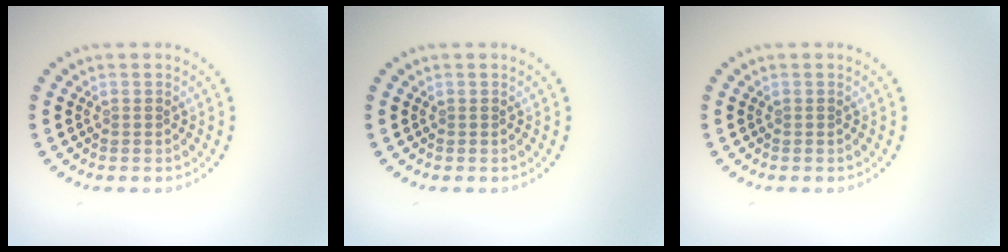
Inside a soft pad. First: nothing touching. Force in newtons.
{"total": 0.0}
{"total": 0.0}